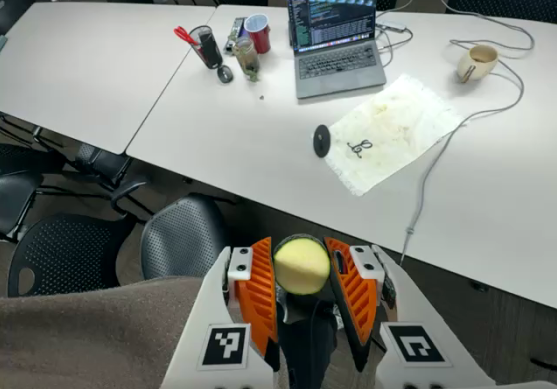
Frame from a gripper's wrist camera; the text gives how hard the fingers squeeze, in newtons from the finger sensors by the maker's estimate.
{"total": 8.4, "left": 8.1, "right": 8.7}